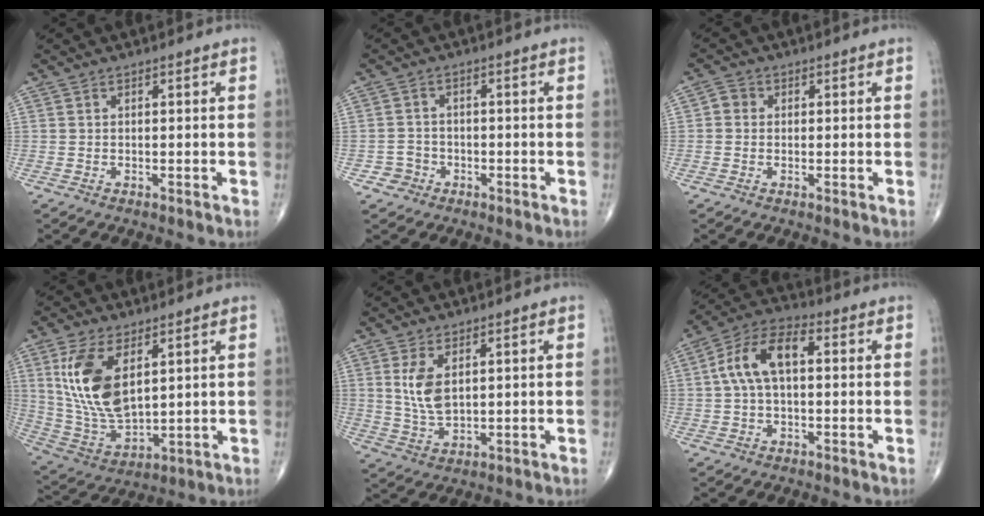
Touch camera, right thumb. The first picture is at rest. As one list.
[{"total": 3.0, "force": [-1.5, 2.6, 0.0], "torque": [0.014, 0.014, -0.029]}, {"total": 2.2, "force": [0.1, 2.0, 0.9], "torque": [-0.004, 0.005, -0.004]}, {"total": 15.4, "force": [5.1, 7.7, 12.3], "torque": [-0.238, -0.023, 0.115]}, {"total": 6.4, "force": [1.9, 3.3, 5.1], "torque": [-0.097, -0.013, 0.047]}, {"total": 10.4, "force": [1.3, 5.5, 8.8], "torque": [-0.172, 0.035, 0.014]}]